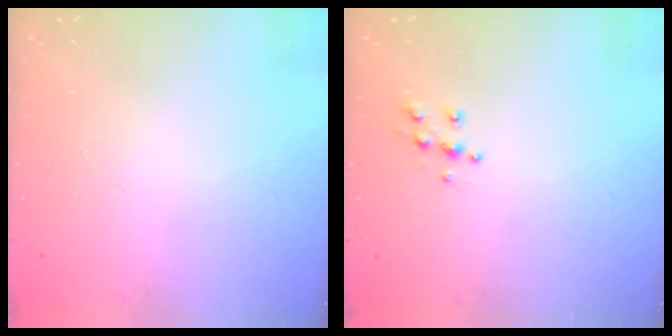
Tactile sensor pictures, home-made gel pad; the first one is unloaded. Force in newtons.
{"total": 5.7, "press": 5.7, "slide": 0.6}